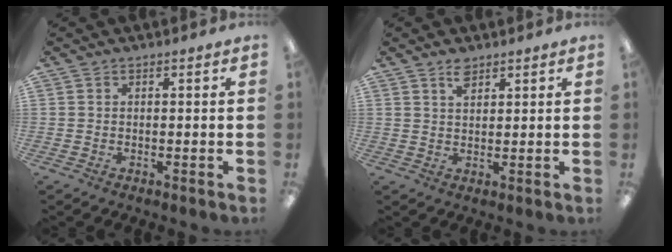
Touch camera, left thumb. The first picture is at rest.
{"total": 3.5, "force": [2.5, 1.6, 1.8], "torque": [-0.033, -0.002, 0.044]}